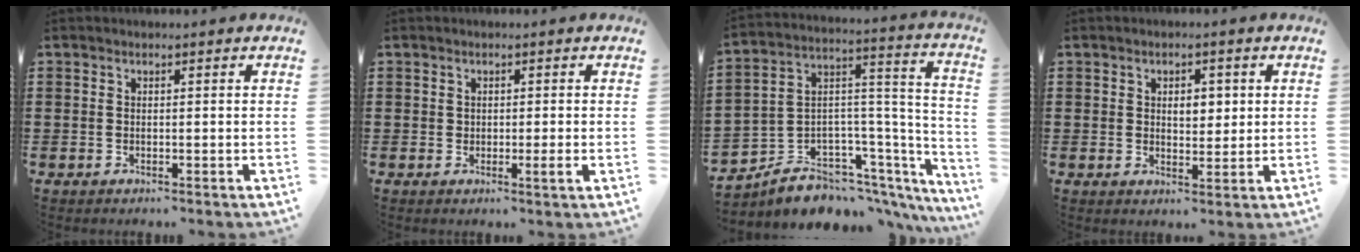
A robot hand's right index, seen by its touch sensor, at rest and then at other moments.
{"total": 1.4, "force": [-0.2, 0.3, 1.4], "torque": [-0.023, -0.003, -0.004]}
{"total": 6.6, "force": [-4.8, 4.3, 1.1], "torque": [-0.028, -0.009, -0.083]}
{"total": 3.4, "force": [0.7, 2.2, 2.6], "torque": [-0.041, 0.005, 0.005]}